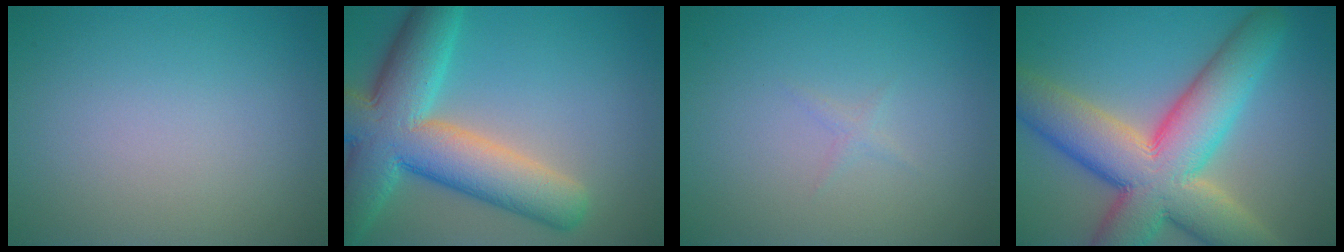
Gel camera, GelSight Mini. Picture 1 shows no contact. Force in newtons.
{"total": 11.1, "press": 11.1, "slide": 0.5}
{"total": 0.6, "press": 0.6, "slide": 0.0}
{"total": 12.6, "press": 12.6, "slide": 0.9}